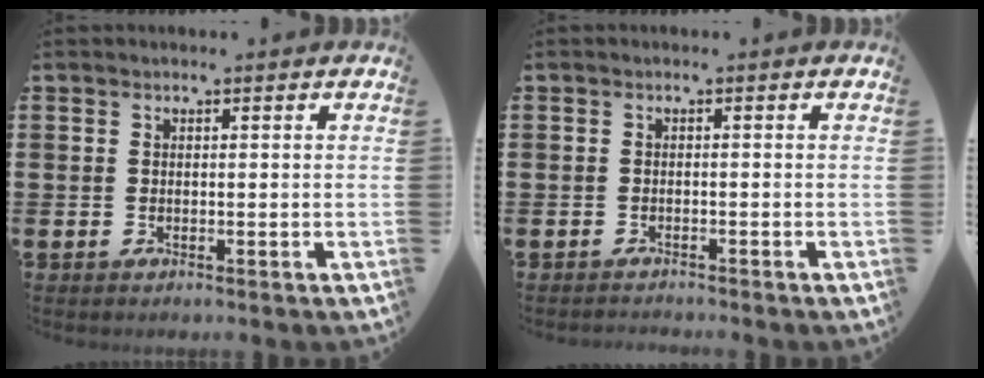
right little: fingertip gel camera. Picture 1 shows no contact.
{"total": 0.7, "force": [-0.7, 0.0, 0.0], "torque": [-0.002, -0.001, -0.014]}